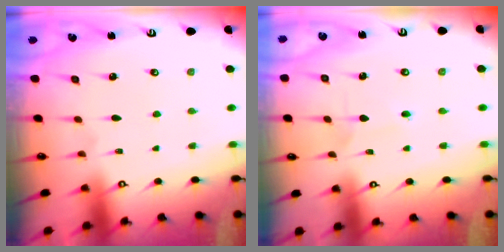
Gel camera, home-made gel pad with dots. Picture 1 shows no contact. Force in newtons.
{"total": 1.3, "press": 1.3, "slide": 0.1}